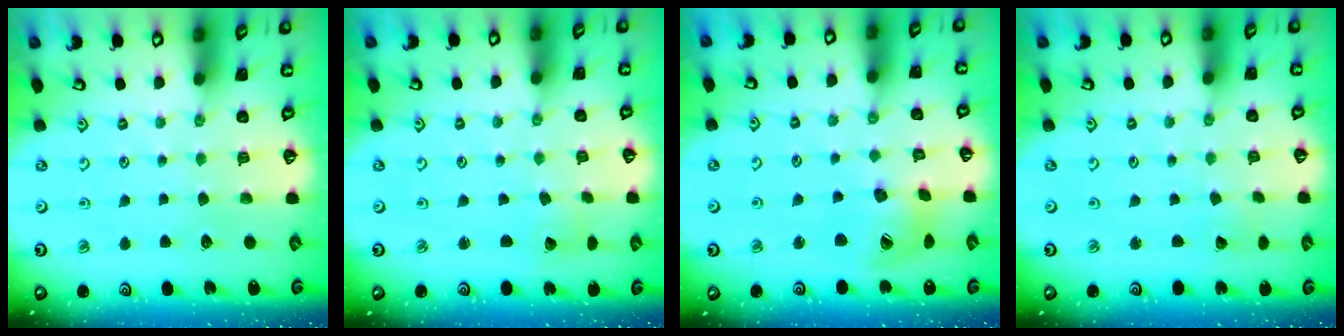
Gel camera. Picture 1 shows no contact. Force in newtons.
{"total": 1.4, "press": 1.4, "slide": 0.1}
{"total": 12.6, "press": 12.5, "slide": 1.9}
{"total": 1.6, "press": 1.6, "slide": 0.0}